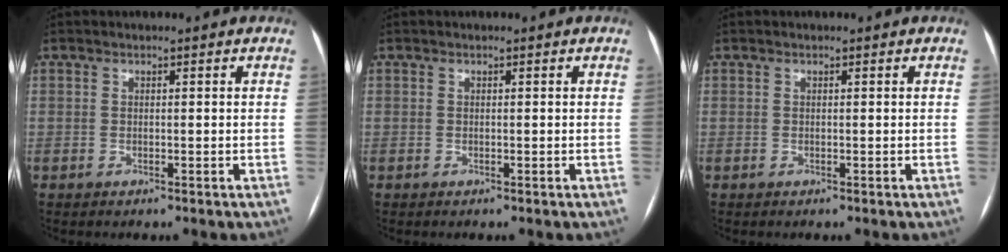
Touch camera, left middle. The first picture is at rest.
{"total": 0.0}
{"total": 0.0}